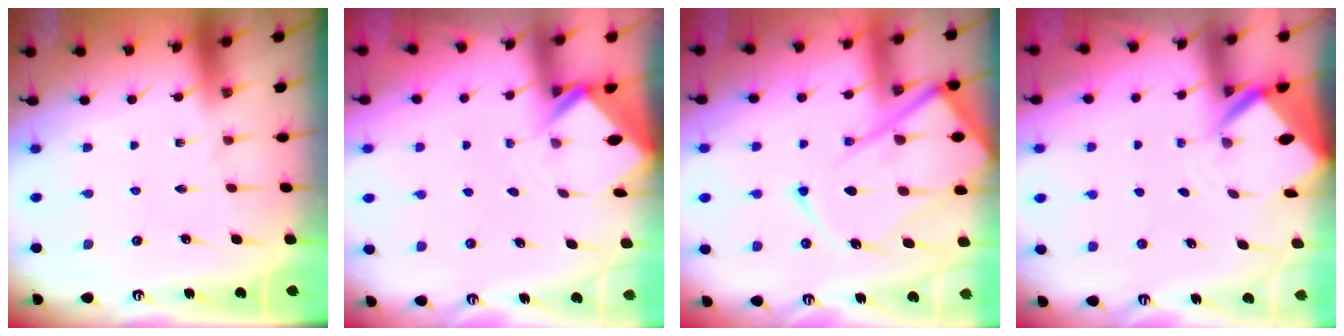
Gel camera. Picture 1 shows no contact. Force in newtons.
{"total": 2.4, "press": 2.4, "slide": 0.2}
{"total": 18.5, "press": 18.3, "slide": 2.1}
{"total": 4.3, "press": 4.3, "slide": 0.2}